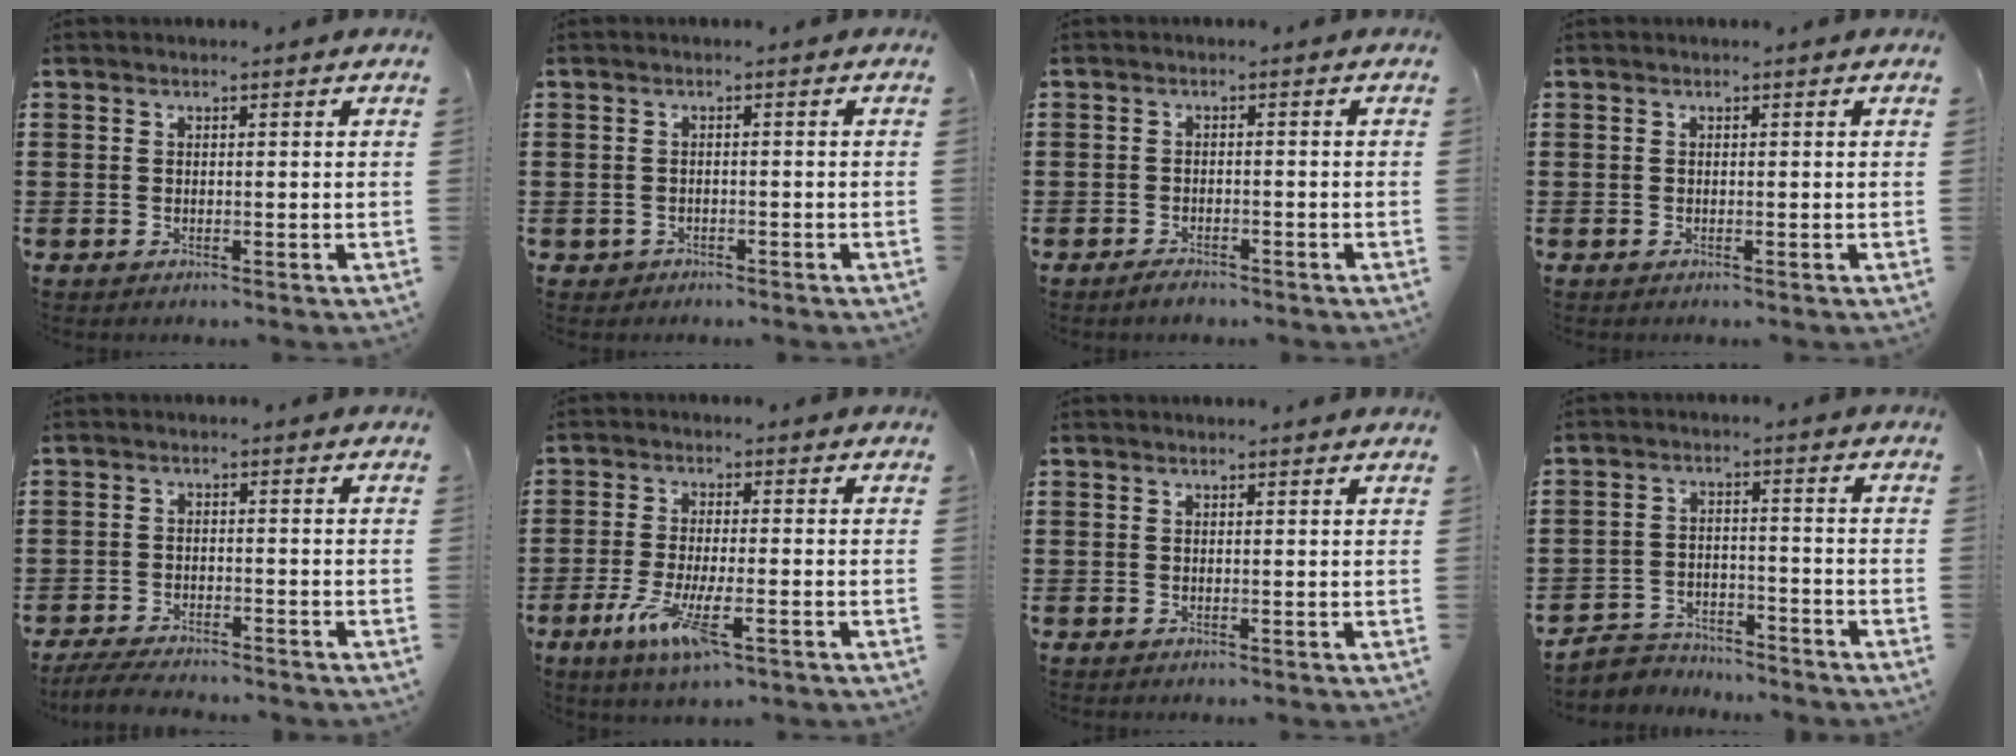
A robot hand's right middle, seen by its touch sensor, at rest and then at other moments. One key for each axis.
{"total": 0.9, "fx": -0.8, "fy": 0.5, "fz": -0.1, "tx": -0.002, "ty": 0.000, "tz": -0.018}
{"total": 1.5, "fx": -1.4, "fy": 0.3, "fz": 0.3, "tx": -0.011, "ty": -0.001, "tz": -0.028}
{"total": 0.0}
{"total": 3.8, "fx": -3.7, "fy": 0.4, "fz": 0.9, "tx": -0.022, "ty": -0.004, "tz": -0.075}
{"total": 7.8, "fx": -3.4, "fy": 1.8, "fz": 6.8, "tx": -0.146, "ty": -0.015, "tz": -0.063}
{"total": 0.0}
{"total": 4.2, "fx": -4.1, "fy": 0.9, "fz": 0.1, "tx": -0.015, "ty": 0.003, "tz": -0.088}